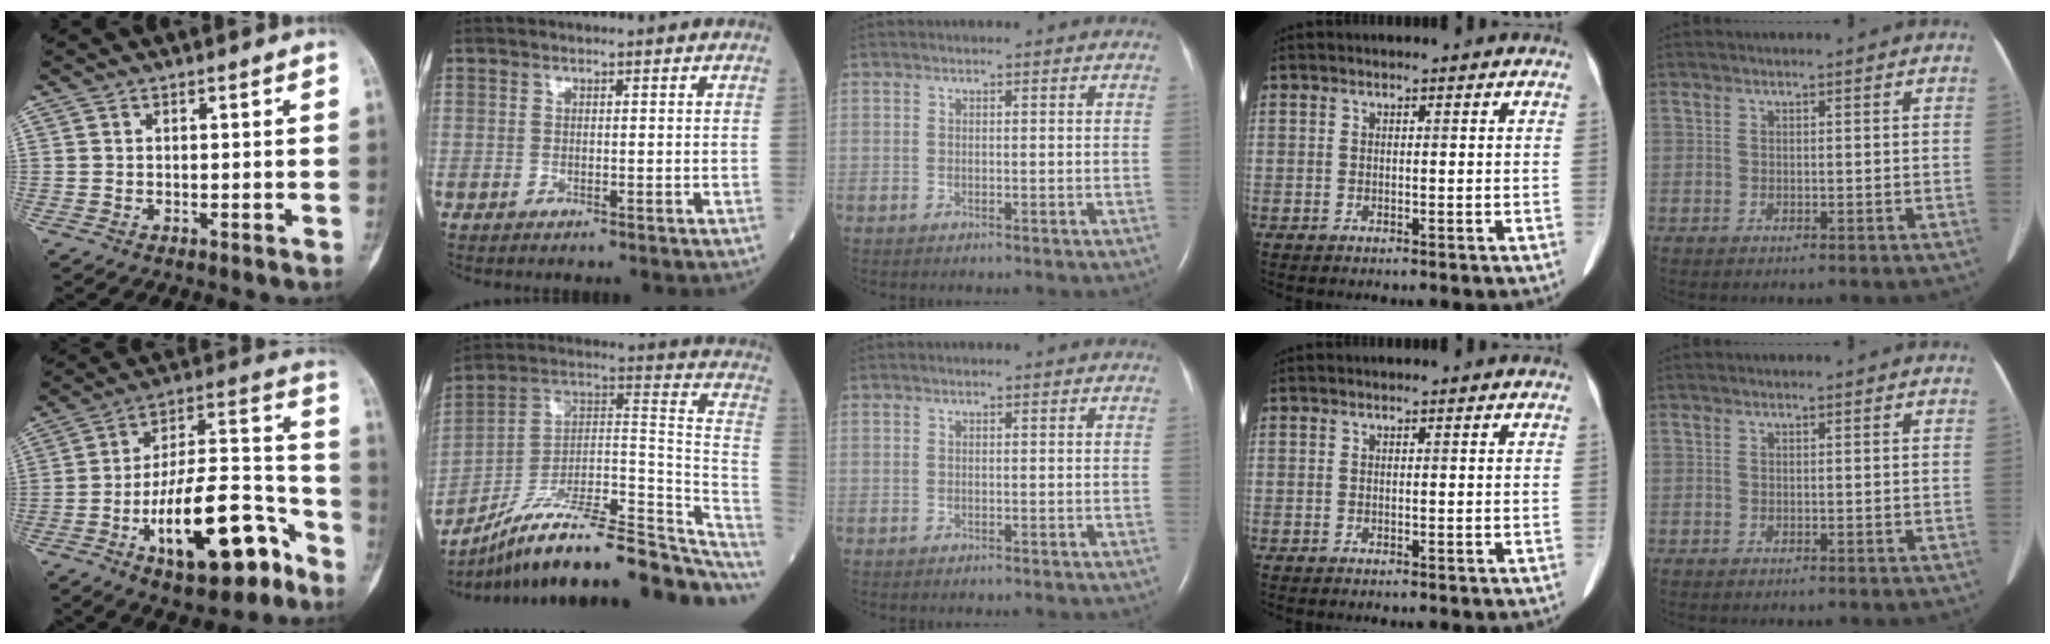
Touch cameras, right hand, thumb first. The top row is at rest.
{"thumb": {"total": 22.1, "force": [-11.0, 8.7, 17.1], "torque": [-0.262, 0.081, -0.171]}, "index": {"total": 25.5, "force": [-18.9, 6.3, 16.0], "torque": [-0.175, 0.035, -0.291]}}